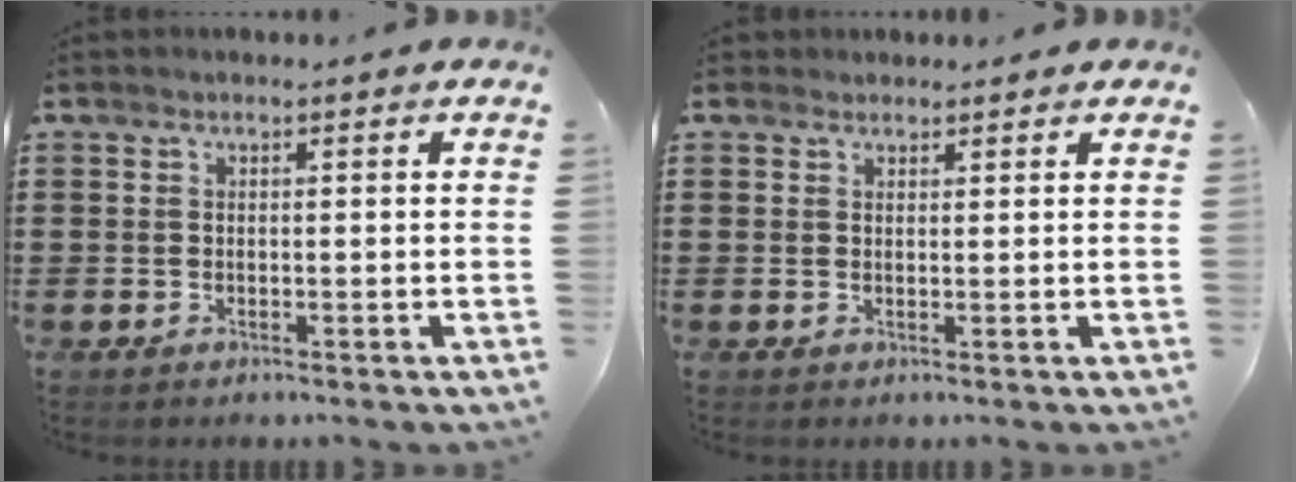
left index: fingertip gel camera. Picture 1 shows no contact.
{"total": 1.3, "force": [1.2, 0.5, 0.0], "torque": [-0.003, 0.004, 0.024]}